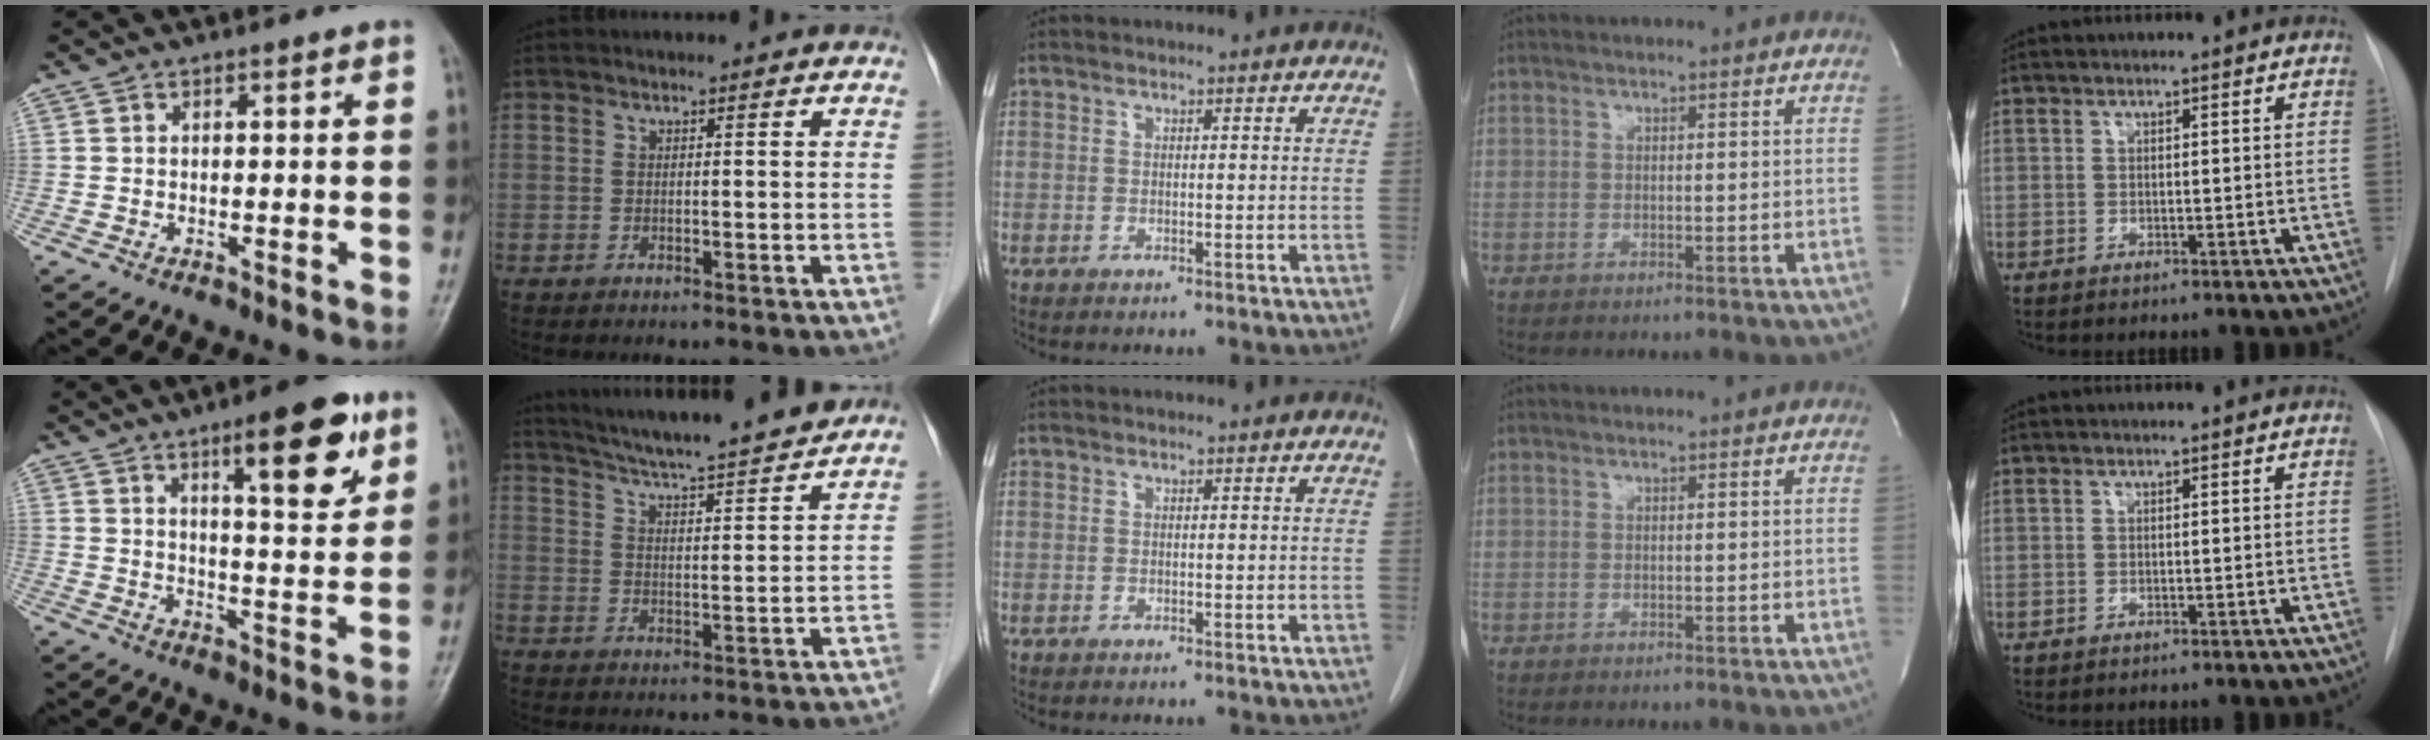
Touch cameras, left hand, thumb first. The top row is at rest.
{"thumb": {"total": 13.0, "force": [6.9, 3.8, 10.3], "torque": [-0.124, -0.037, 0.099]}, "index": {"total": 14.7, "force": [13.4, -0.1, 5.9], "torque": [-0.103, 0.004, 0.196]}}